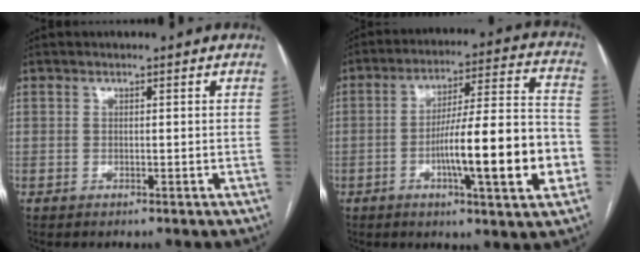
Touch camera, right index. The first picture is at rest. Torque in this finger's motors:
{"motor_torque": [1.51, -0.63, 1.05, 0.21]}